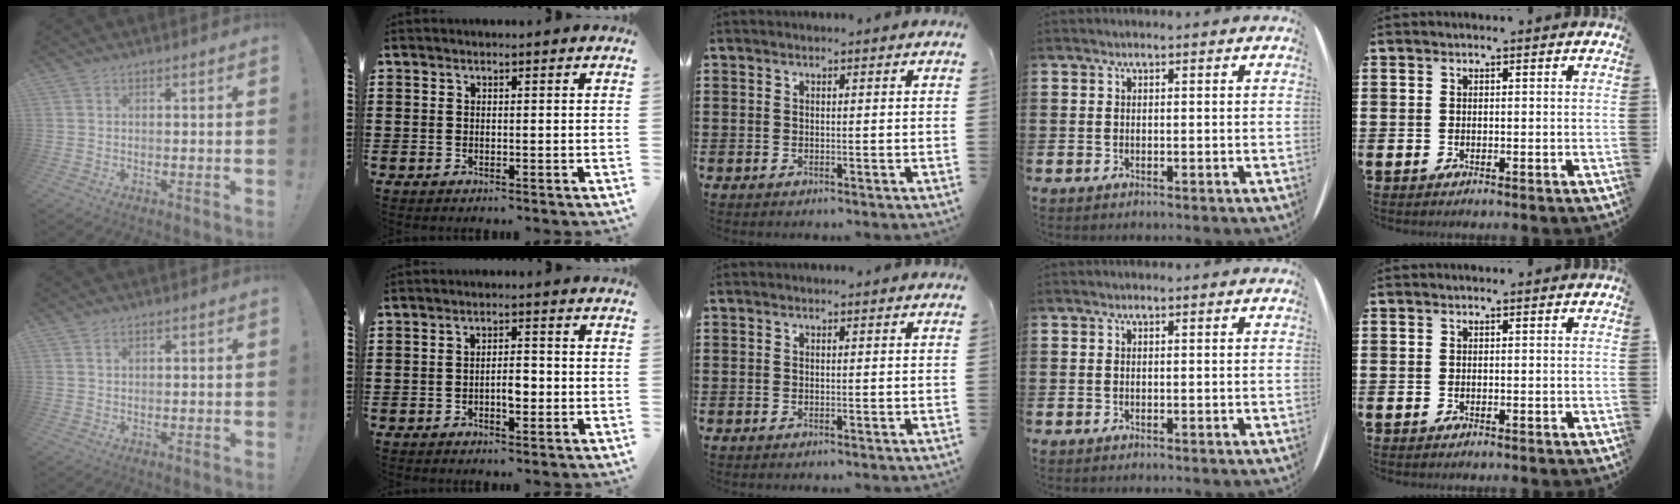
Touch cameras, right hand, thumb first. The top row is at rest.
{"thumb": {"total": 0.9, "force": [0.5, 0.6, 0.4], "torque": [-0.003, -0.001, 0.009]}, "index": {"total": 3.4, "force": [-0.8, 1.2, 3.1], "torque": [-0.056, 0.004, -0.014]}}